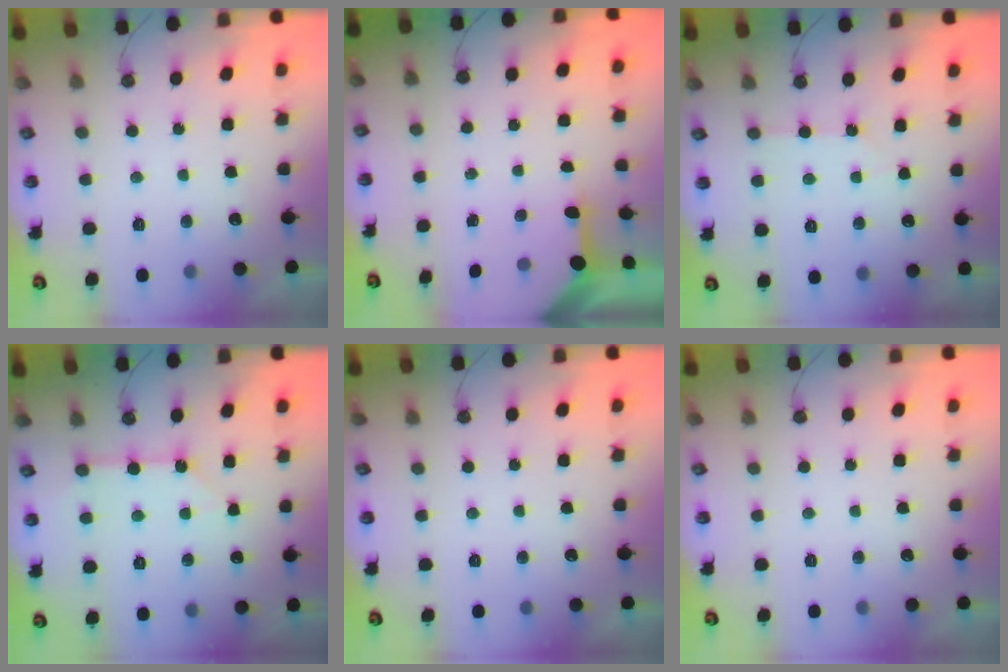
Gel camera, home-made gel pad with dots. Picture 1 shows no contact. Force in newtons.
{"total": 3.3, "press": 3.3, "slide": 0.4}
{"total": 3.6, "press": 3.6, "slide": 0.6}
{"total": 2.5, "press": 2.5, "slide": 0.2}
{"total": 0.0}
{"total": 0.0}